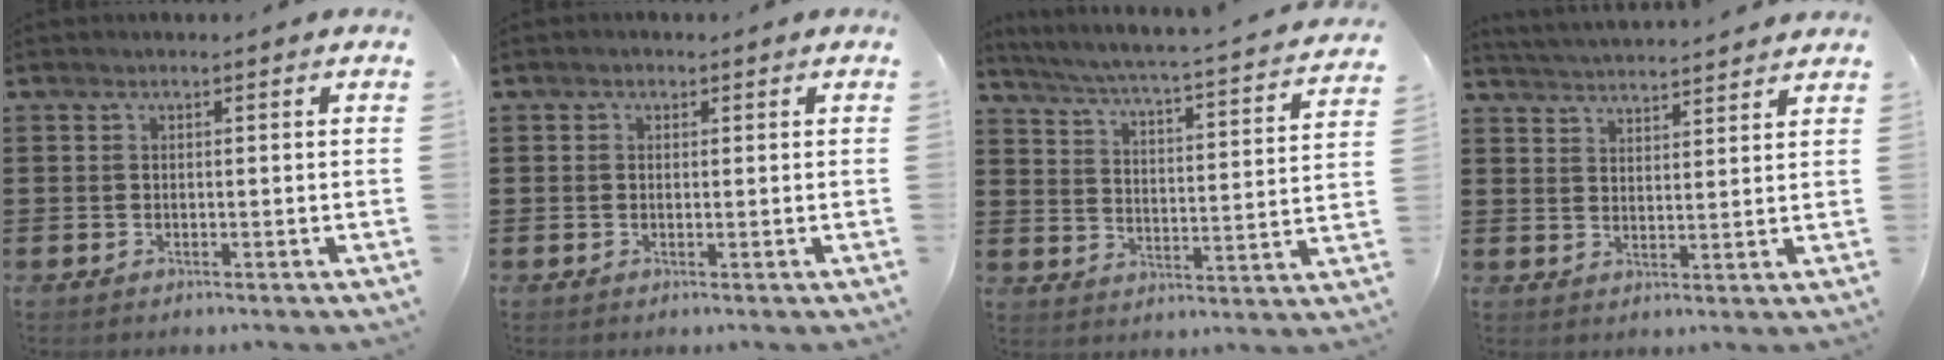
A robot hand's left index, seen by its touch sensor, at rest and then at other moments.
{"total": 0.7, "force": [0.1, 0.6, 0.3], "torque": [-0.006, 0.005, 0.002]}
{"total": 3.9, "force": [3.5, -0.5, 1.7], "torque": [-0.053, -0.037, 0.047]}
{"total": 3.5, "force": [3.5, -0.5, -0.1], "torque": [-0.010, -0.019, 0.061]}